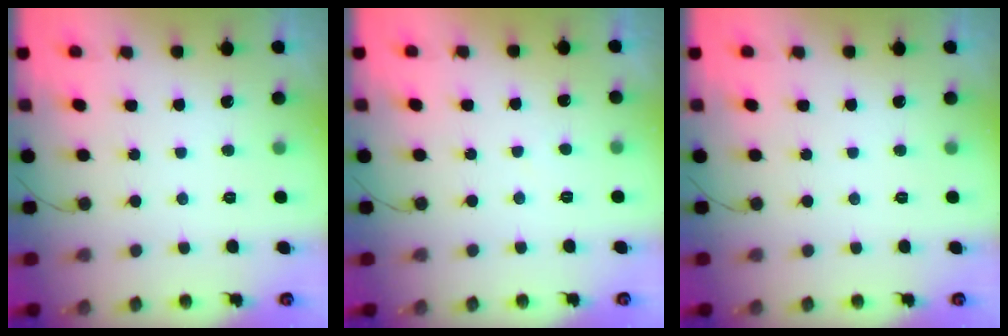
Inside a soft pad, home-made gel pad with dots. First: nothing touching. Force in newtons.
{"total": 1.3, "press": 1.3, "slide": 0.4}
{"total": 0.0}